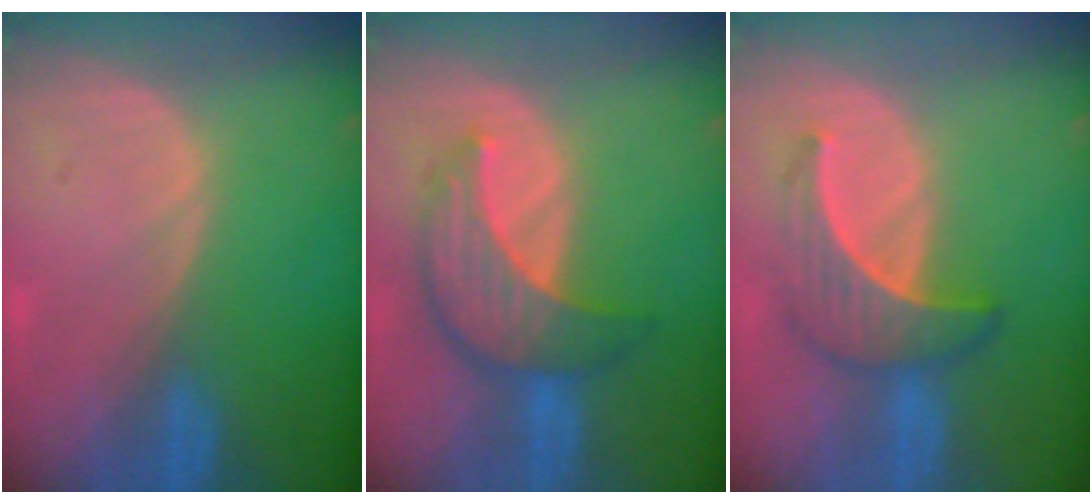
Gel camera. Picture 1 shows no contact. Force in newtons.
{"total": 7.9, "press": 7.5, "slide": 2.4}
{"total": 6.6, "press": 6.1, "slide": 2.5}